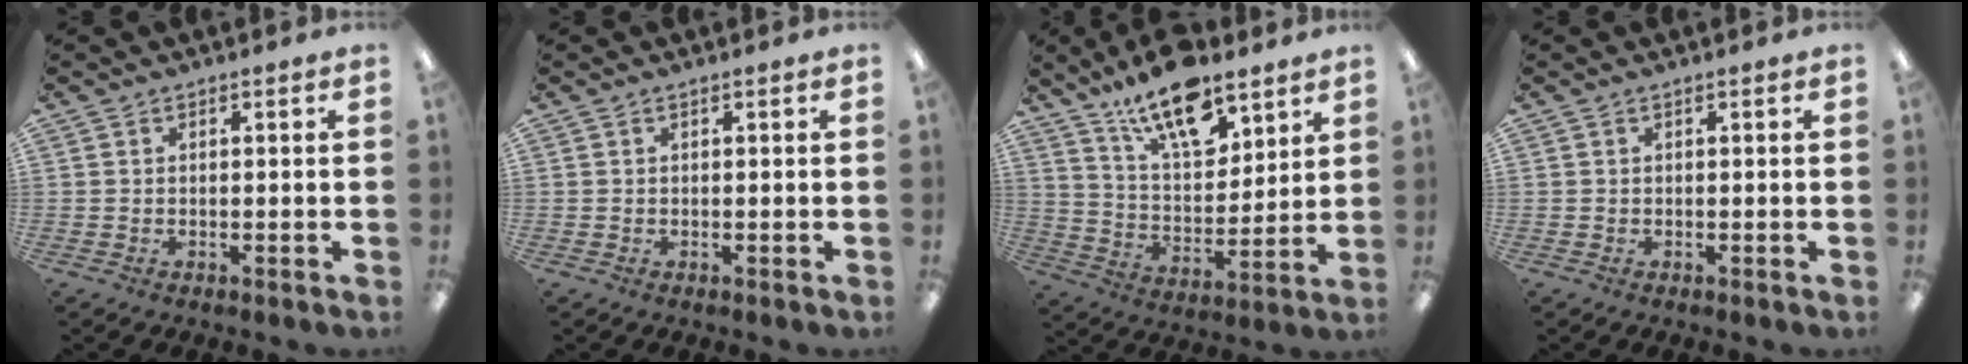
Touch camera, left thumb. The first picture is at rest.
{"total": 0.0}
{"total": 16.7, "force": [12.1, 6.6, 9.4], "torque": [-0.163, -0.063, 0.211]}
{"total": 0.0}